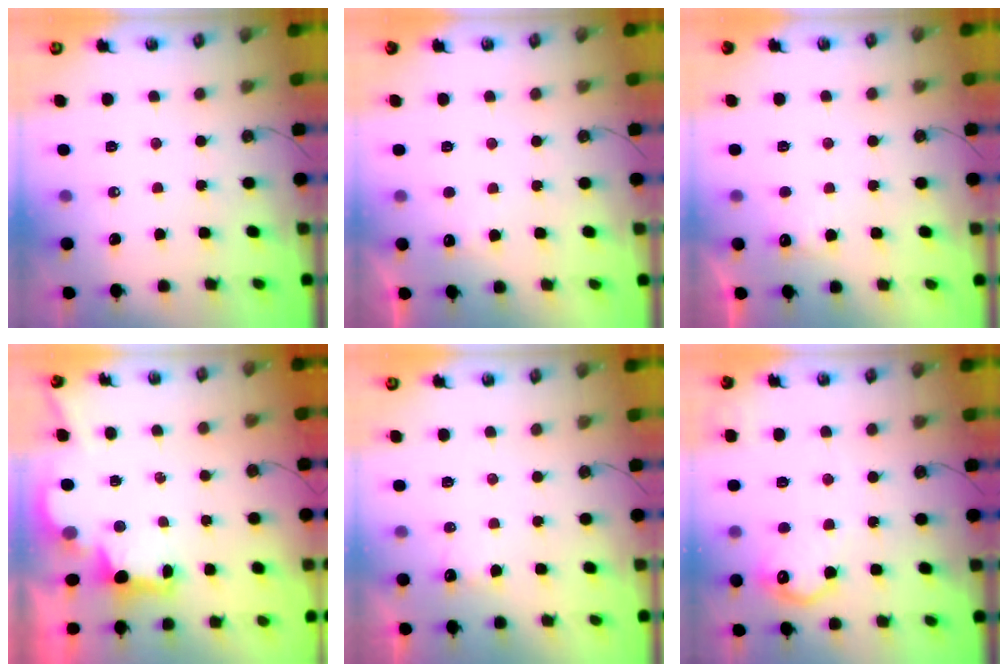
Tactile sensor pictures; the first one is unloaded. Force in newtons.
{"total": 5.1, "press": 4.9, "slide": 1.3}
{"total": 6.3, "press": 6.1, "slide": 1.4}
{"total": 2.9, "press": 2.7, "slide": 0.9}
{"total": 2.9, "press": 2.7, "slide": 0.9}
{"total": 10.8, "press": 10.8, "slide": 0.4}